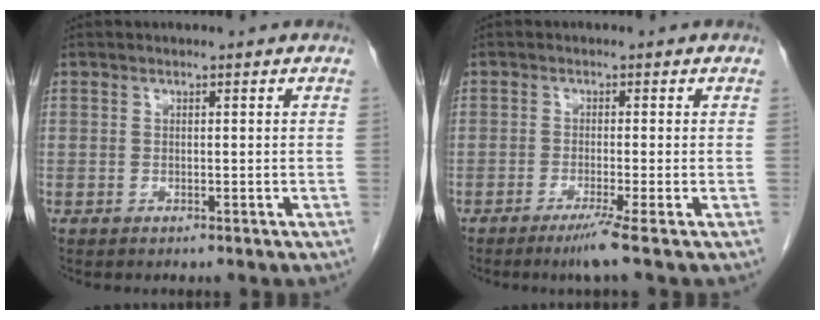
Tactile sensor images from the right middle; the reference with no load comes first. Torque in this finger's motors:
{"motor_torque": [0.50, -0.28, 0.15, 0.03]}